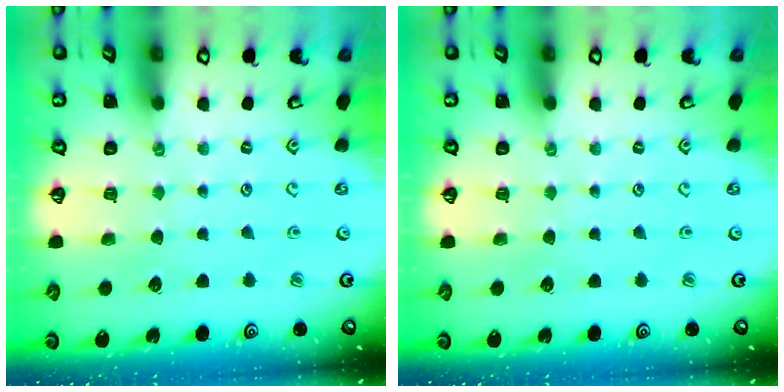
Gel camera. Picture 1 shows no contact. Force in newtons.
{"total": 0.0}